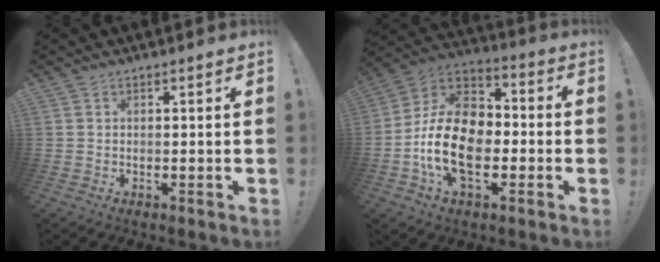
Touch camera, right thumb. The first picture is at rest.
{"total": 20.5, "force": [-4.4, 13.5, 14.8], "torque": [-0.272, 0.031, -0.065]}